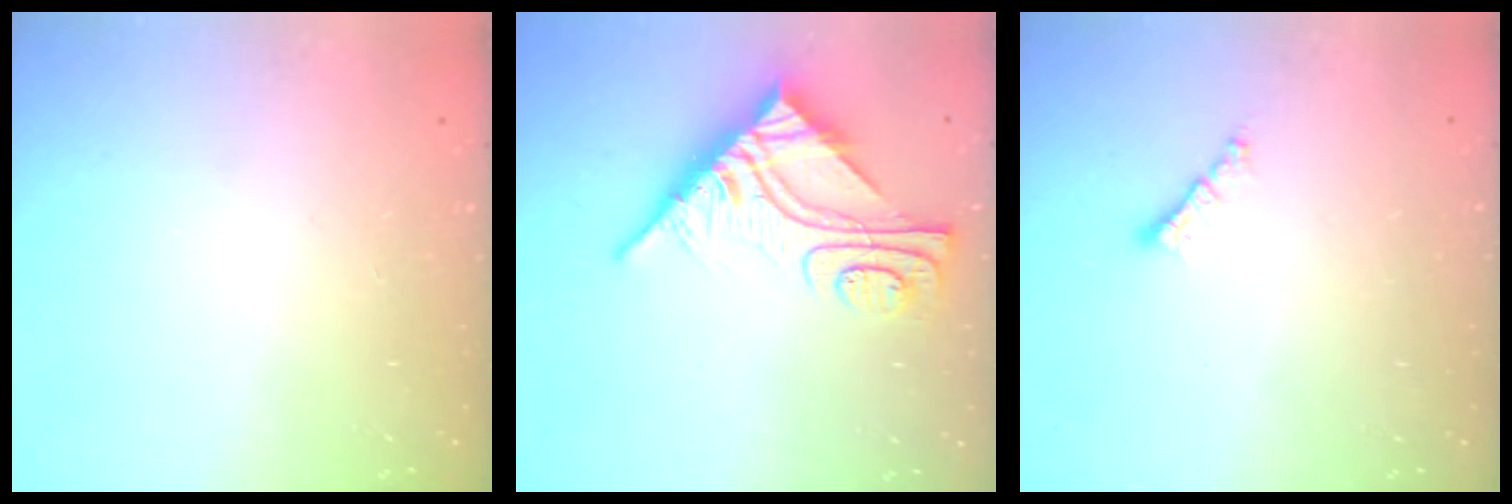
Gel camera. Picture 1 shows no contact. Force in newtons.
{"total": 10.6, "press": 10.5, "slide": 1.0}
{"total": 1.8, "press": 1.8, "slide": 0.2}